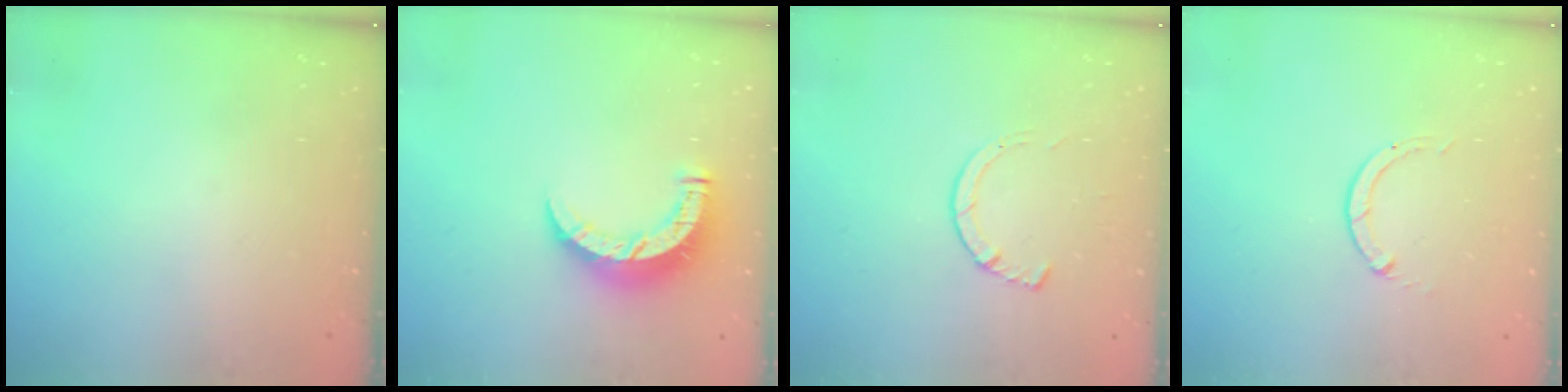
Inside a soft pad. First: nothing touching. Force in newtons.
{"total": 10.2, "press": 10.1, "slide": 1.0}
{"total": 3.6, "press": 3.6, "slide": 0.5}
{"total": 0.0}